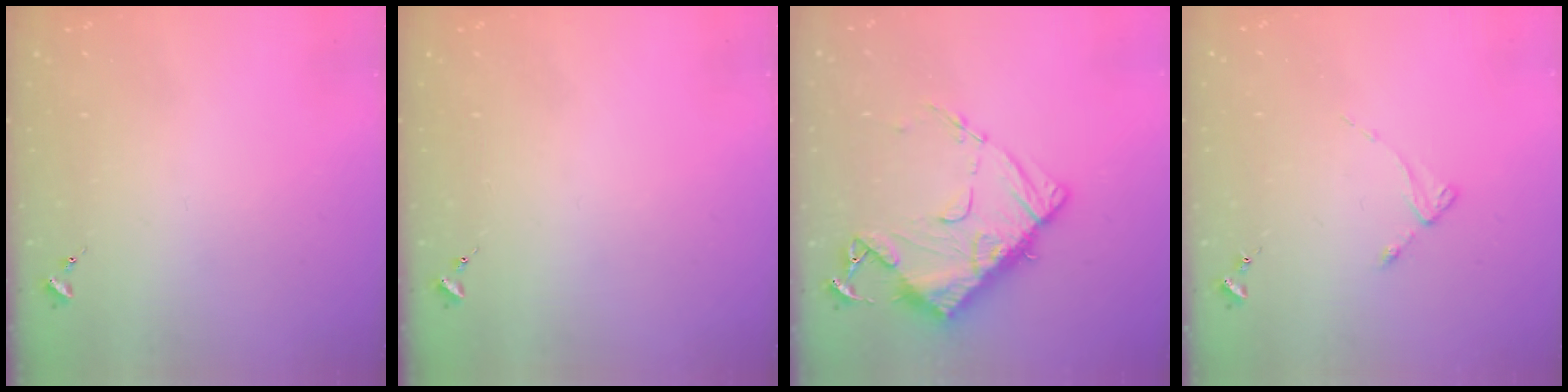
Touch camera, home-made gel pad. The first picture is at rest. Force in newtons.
{"total": 0.0}
{"total": 13.3, "press": 13.2, "slide": 1.3}
{"total": 2.8, "press": 2.8, "slide": 0.3}